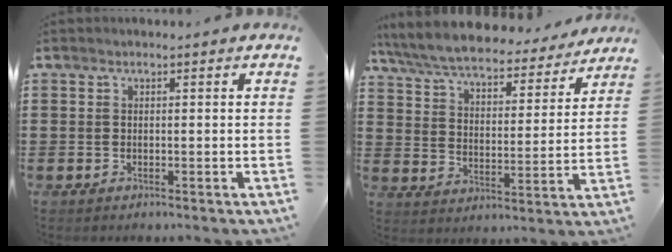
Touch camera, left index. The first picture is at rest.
{"total": 7.0, "force": [6.6, 0.7, 2.3], "torque": [-0.076, -0.039, 0.114]}